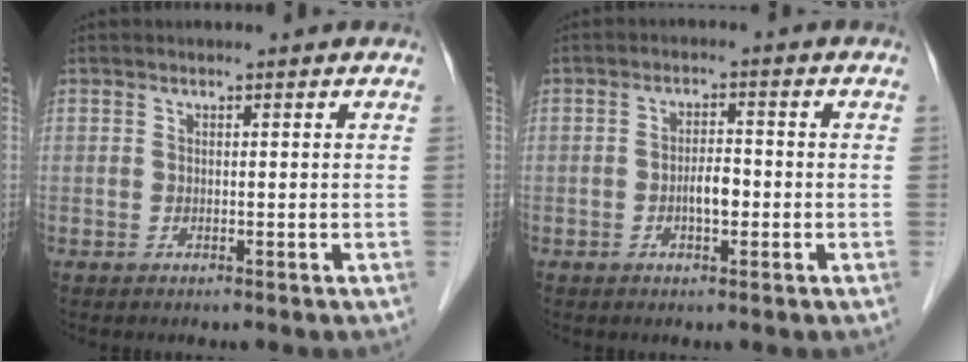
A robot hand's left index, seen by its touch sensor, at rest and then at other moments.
{"total": 3.1, "force": [-0.9, 1.1, 2.7], "torque": [-0.048, 0.004, -0.015]}